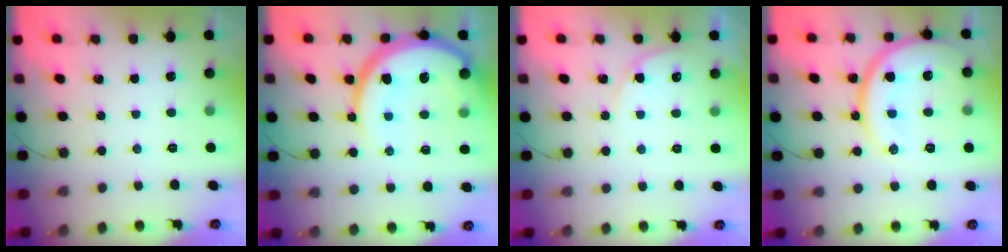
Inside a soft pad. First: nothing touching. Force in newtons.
{"total": 18.2, "press": 18.0, "slide": 2.1}
{"total": 4.3, "press": 4.3, "slide": 0.5}
{"total": 17.6, "press": 17.5, "slide": 1.8}